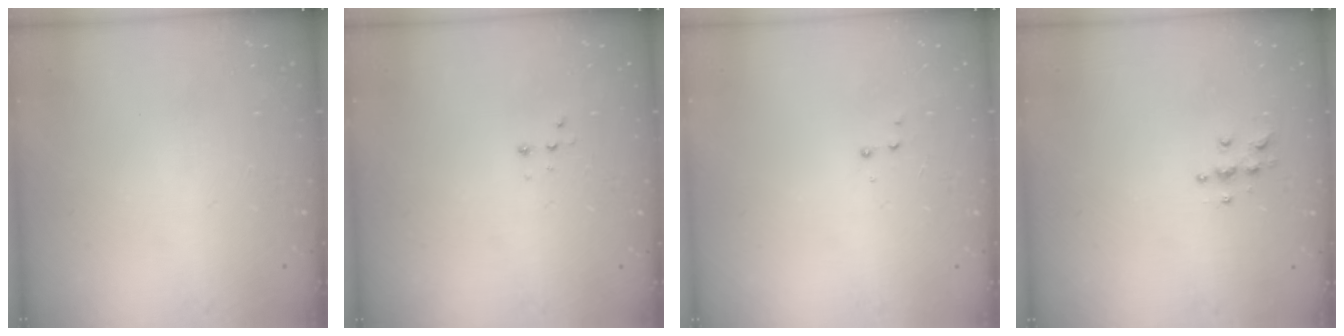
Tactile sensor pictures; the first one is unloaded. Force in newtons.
{"total": 2.7, "press": 2.7, "slide": 0.5}
{"total": 3.6, "press": 3.5, "slide": 0.7}
{"total": 4.9, "press": 4.9, "slide": 0.2}